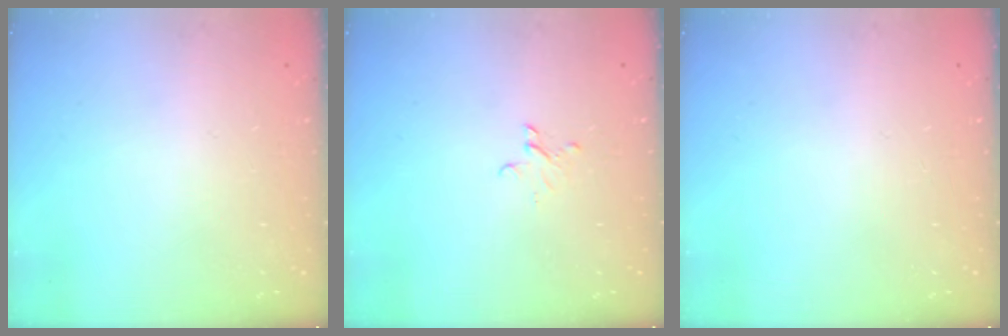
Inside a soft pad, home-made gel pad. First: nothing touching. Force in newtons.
{"total": 2.6, "press": 2.6, "slide": 0.2}
{"total": 0.0}